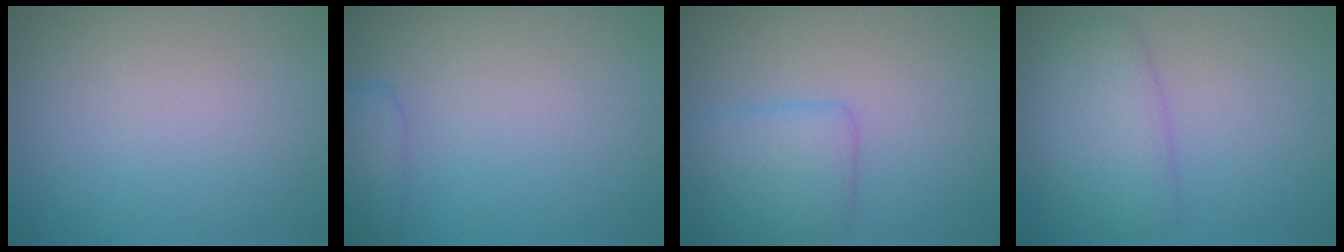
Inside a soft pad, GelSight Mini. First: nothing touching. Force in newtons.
{"total": 2.3, "press": 2.3, "slide": 0.2}
{"total": 3.4, "press": 3.4, "slide": 0.2}
{"total": 4.1, "press": 4.1, "slide": 0.2}